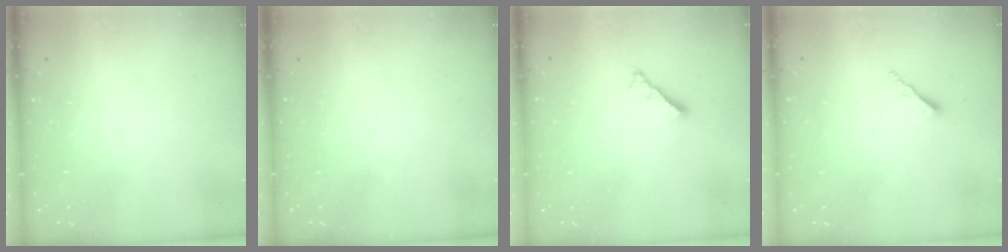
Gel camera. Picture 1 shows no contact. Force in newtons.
{"total": 0.0}
{"total": 3.0, "press": 3.0, "slide": 0.6}
{"total": 1.7, "press": 1.7, "slide": 0.3}